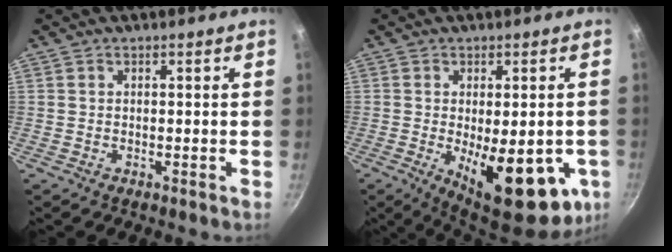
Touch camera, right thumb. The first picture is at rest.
{"total": 19.2, "force": [-5.0, 7.8, 16.8], "torque": [-0.193, -0.020, -0.049]}